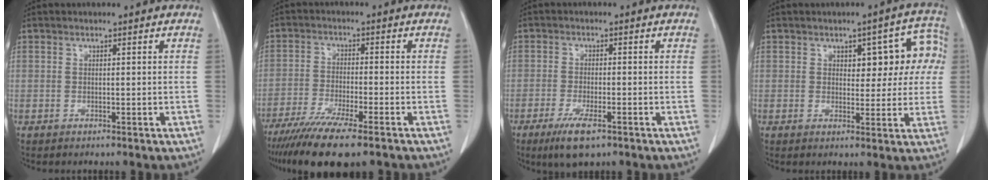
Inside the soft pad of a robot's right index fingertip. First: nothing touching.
{"total": 12.3, "force": [-9.3, 1.2, 8.1], "torque": [-0.136, -0.030, -0.151]}
{"total": 5.8, "force": [-3.5, 1.3, 4.5], "torque": [-0.086, -0.012, -0.053]}
{"total": 7.9, "force": [1.8, 4.0, 6.5], "torque": [-0.060, 0.033, 0.022]}